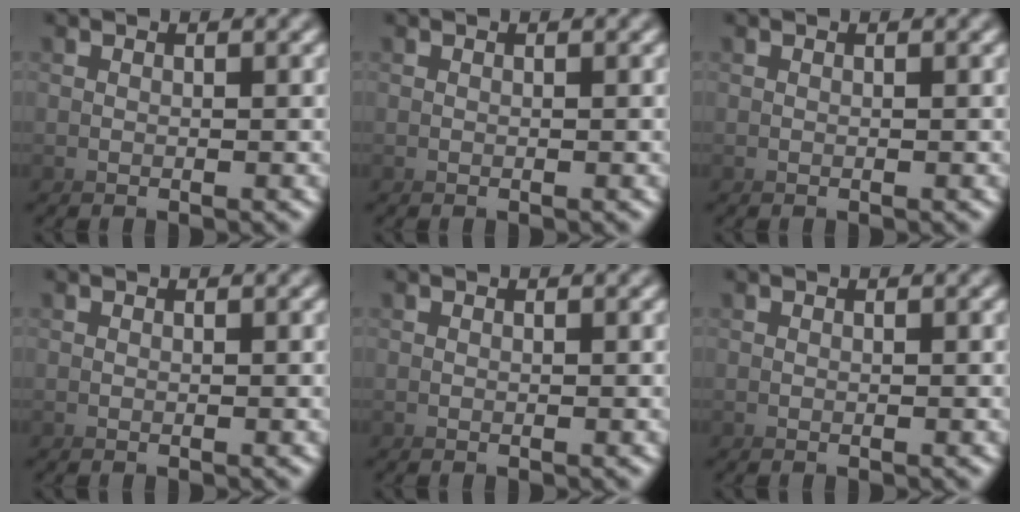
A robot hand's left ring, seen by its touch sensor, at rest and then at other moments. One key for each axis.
{"total": 0.0}
{"total": 0.0}
{"total": 0.0}
{"total": 0.0}
{"total": 0.0}